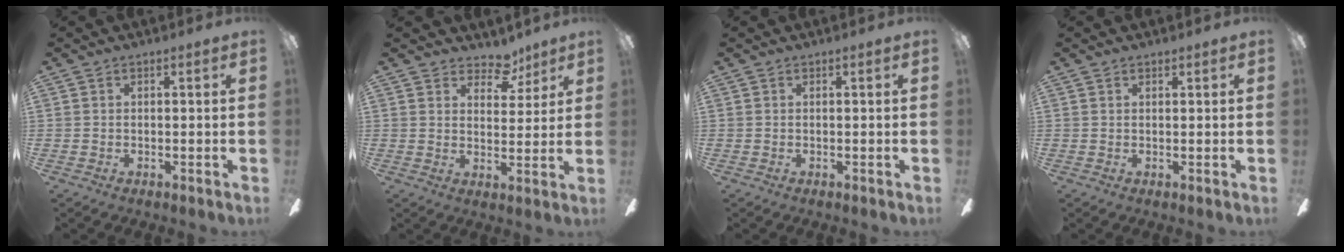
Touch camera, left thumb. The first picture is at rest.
{"total": 7.0, "force": [5.4, 3.9, 2.2], "torque": [-0.022, -0.033, 0.095]}
{"total": 0.0}
{"total": 0.7, "force": [0.6, 0.4, 0.2], "torque": [-0.005, 0.002, 0.011]}